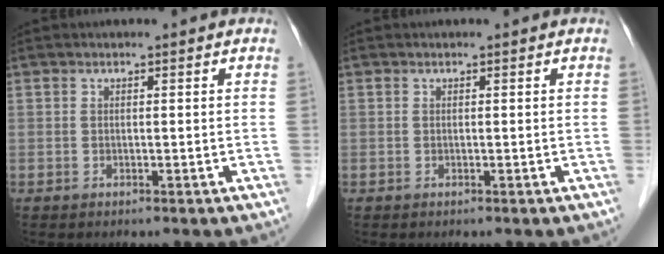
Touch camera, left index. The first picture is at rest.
{"total": 0.0}